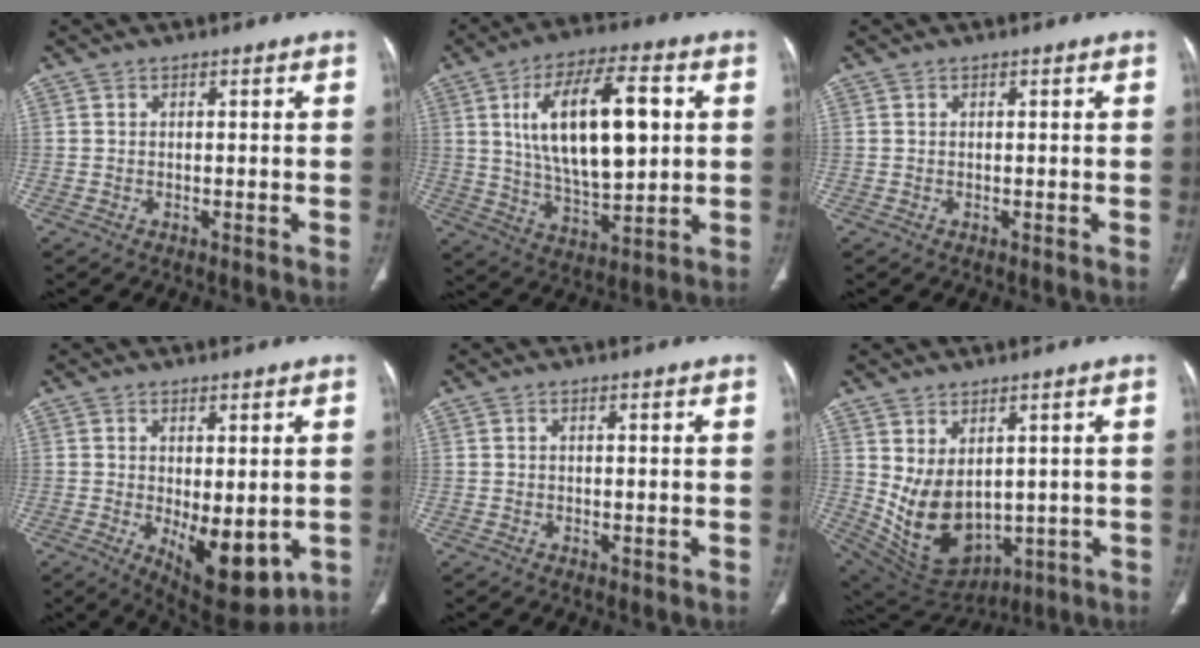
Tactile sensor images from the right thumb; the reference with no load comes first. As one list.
[{"total": 19.2, "force": [4.1, 8.2, 16.8], "torque": [-0.271, -0.004, 0.076]}, {"total": 0.0}, {"total": 12.0, "force": [-2.5, 5.2, 10.5], "torque": [-0.135, -0.021, -0.016]}, {"total": 1.1, "force": [-0.4, 0.5, 1.0], "torque": [-0.012, -0.001, -0.002]}, {"total": 12.7, "force": [0.8, 8.3, 9.5], "torque": [-0.148, -0.017, 0.057]}]